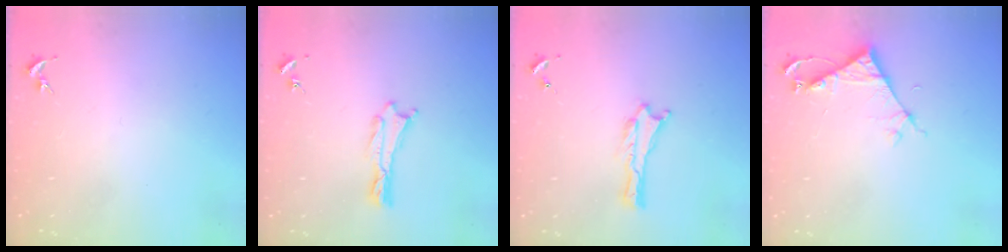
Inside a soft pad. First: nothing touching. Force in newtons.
{"total": 0.0}
{"total": 0.0}
{"total": 4.7, "press": 4.7, "slide": 0.3}